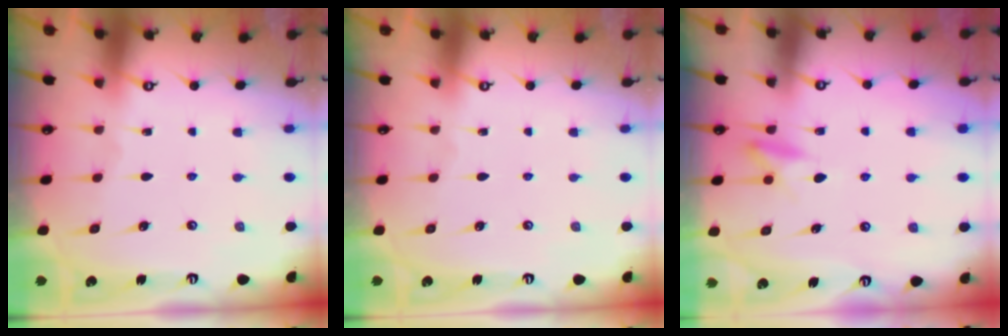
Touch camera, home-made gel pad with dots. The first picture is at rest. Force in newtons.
{"total": 0.0}
{"total": 9.1, "press": 9.0, "slide": 1.4}